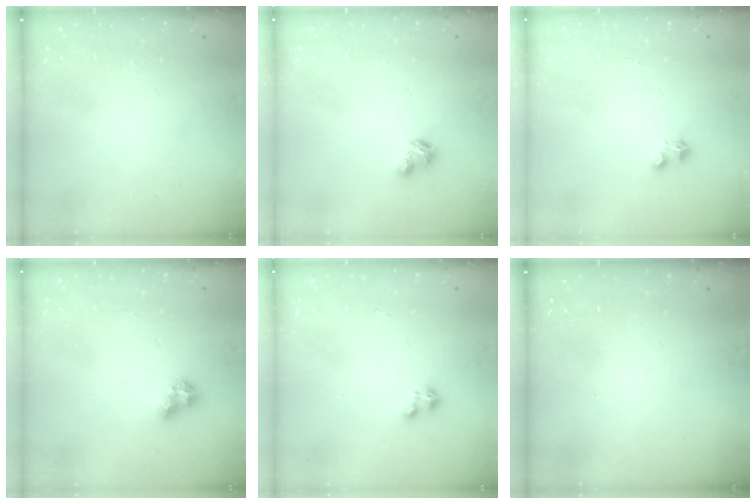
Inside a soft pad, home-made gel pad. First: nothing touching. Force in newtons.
{"total": 2.9, "press": 2.8, "slide": 0.5}
{"total": 3.5, "press": 3.4, "slide": 0.5}
{"total": 6.7, "press": 6.7, "slide": 0.9}
{"total": 1.5, "press": 1.5, "slide": 0.3}
{"total": 0.0}